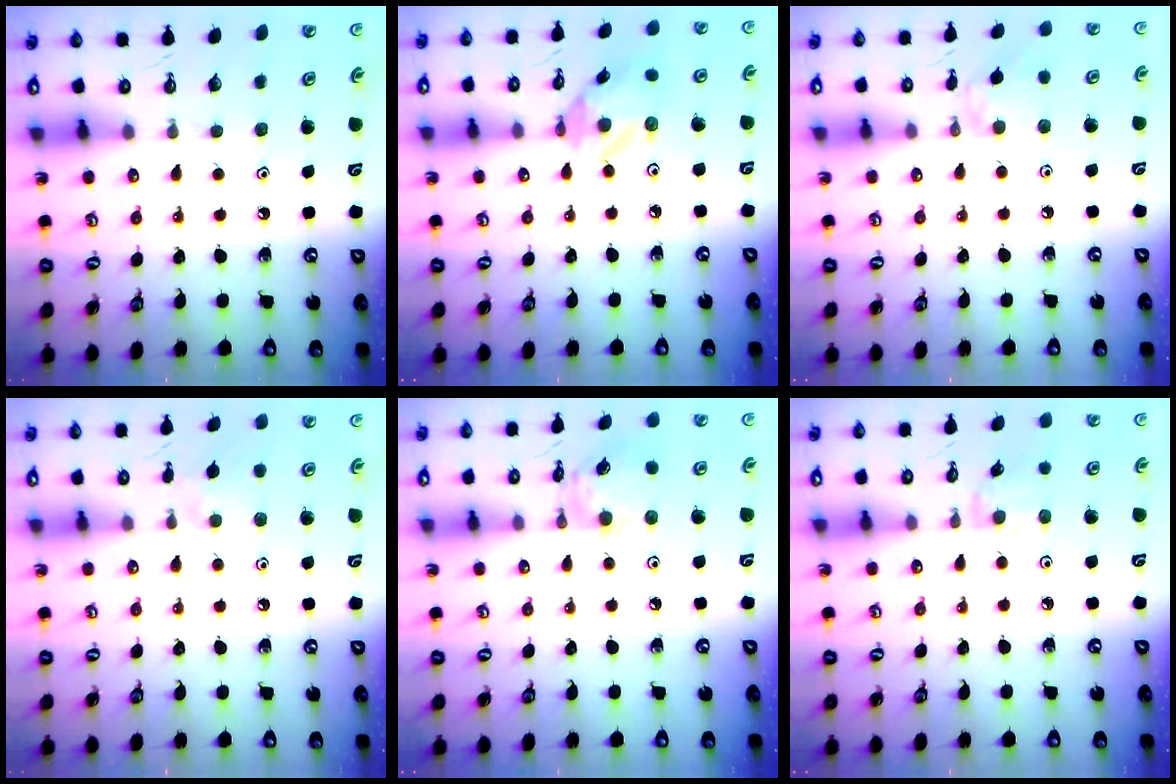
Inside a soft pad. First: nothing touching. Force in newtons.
{"total": 5.8, "press": 5.8, "slide": 0.3}
{"total": 5.9, "press": 5.9, "slide": 0.7}
{"total": 3.3, "press": 3.3, "slide": 0.6}
{"total": 9.9, "press": 9.8, "slide": 0.8}
{"total": 1.9, "press": 1.9, "slide": 0.4}